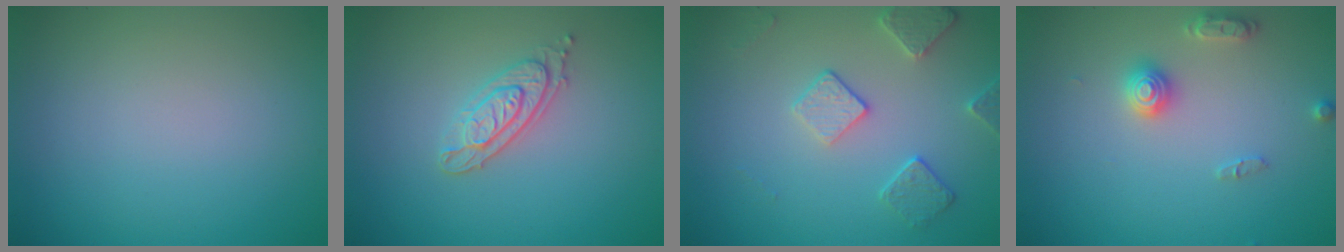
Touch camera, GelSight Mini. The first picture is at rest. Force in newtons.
{"total": 2.6, "press": 2.4, "slide": 1.0}
{"total": 2.8, "press": 2.7, "slide": 0.7}
{"total": 2.5, "press": 2.5, "slide": 0.4}